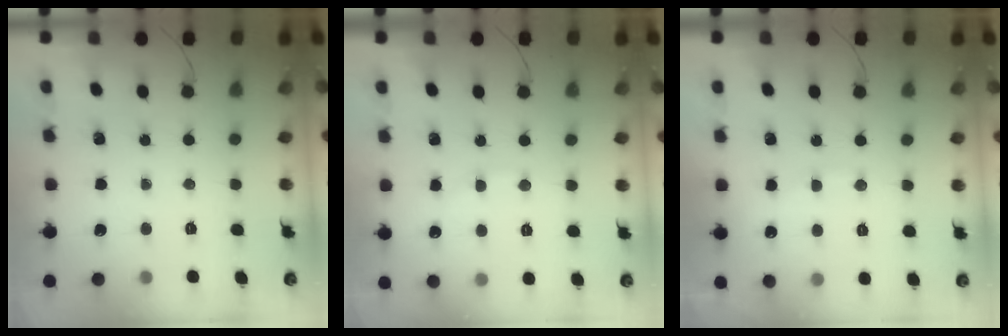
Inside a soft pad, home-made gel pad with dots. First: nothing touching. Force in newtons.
{"total": 6.2, "press": 6.0, "slide": 1.4}
{"total": 7.7, "press": 7.6, "slide": 1.4}